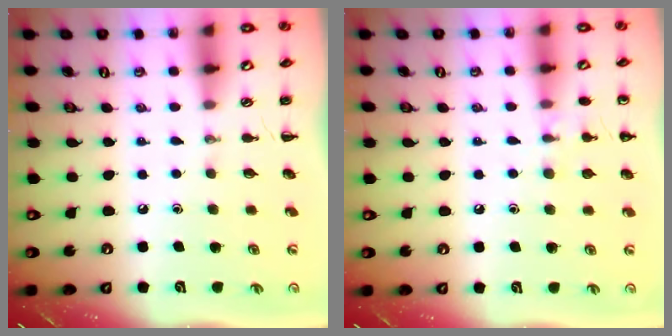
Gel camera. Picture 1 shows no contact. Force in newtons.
{"total": 6.2, "press": 5.9, "slide": 1.9}